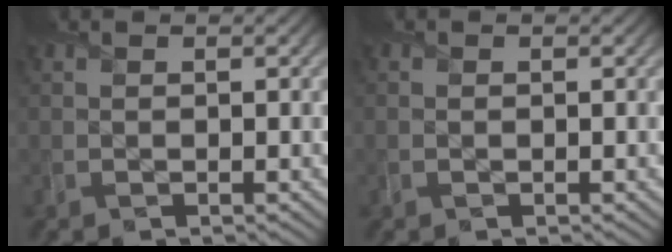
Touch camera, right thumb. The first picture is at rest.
{"total": 0.0}